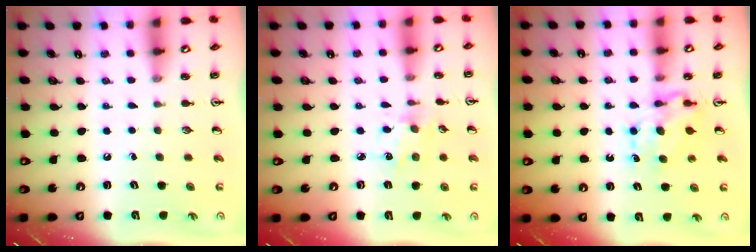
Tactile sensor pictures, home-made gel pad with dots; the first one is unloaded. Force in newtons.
{"total": 2.0, "press": 2.0, "slide": 0.4}
{"total": 7.0, "press": 7.0, "slide": 0.6}